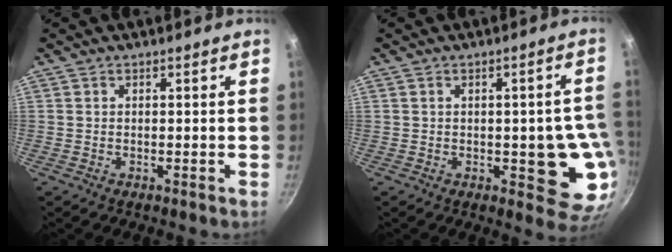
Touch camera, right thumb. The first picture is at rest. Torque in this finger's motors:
{"motor_torque": [1.46, 1.28, 1.20, -0.35, 0.18]}